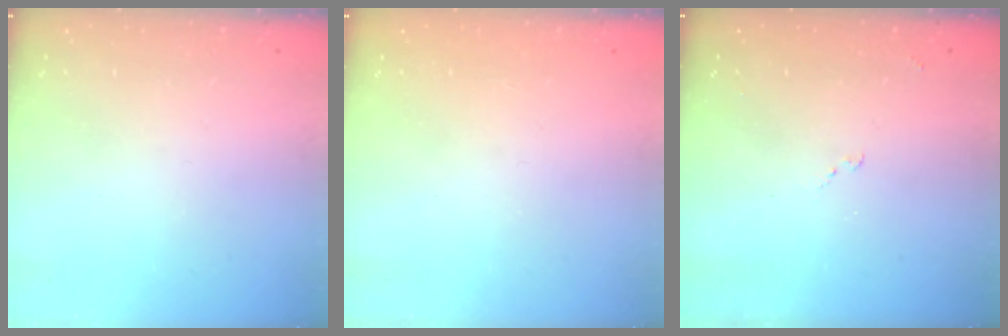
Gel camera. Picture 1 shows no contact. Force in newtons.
{"total": 1.1, "press": 1.1, "slide": 0.1}
{"total": 8.0, "press": 7.9, "slide": 0.7}